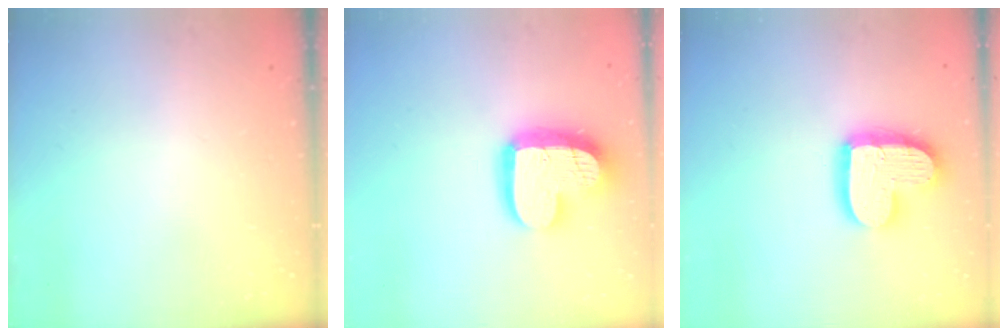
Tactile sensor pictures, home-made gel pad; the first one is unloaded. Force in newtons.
{"total": 17.4, "press": 17.4, "slide": 1.7}
{"total": 15.6, "press": 15.5, "slide": 1.3}